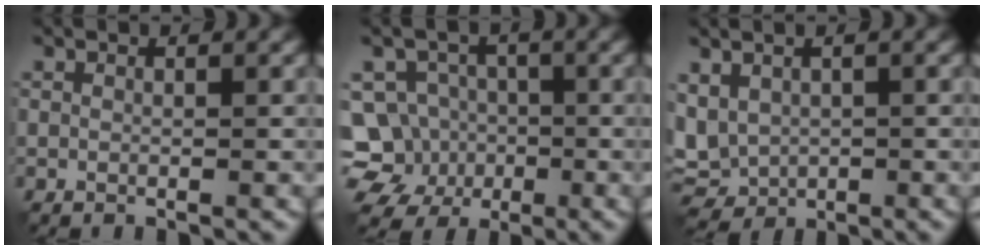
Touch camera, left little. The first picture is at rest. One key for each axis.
{"total": 9.1, "fx": -2.8, "fy": 8.4, "fz": 2.1, "tx": -0.044, "ty": 0.008, "tz": -0.073}
{"total": 4.1, "fx": 0.3, "fy": 3.2, "fz": 2.5, "tx": -0.059, "ty": -0.007, "tz": 0.010}